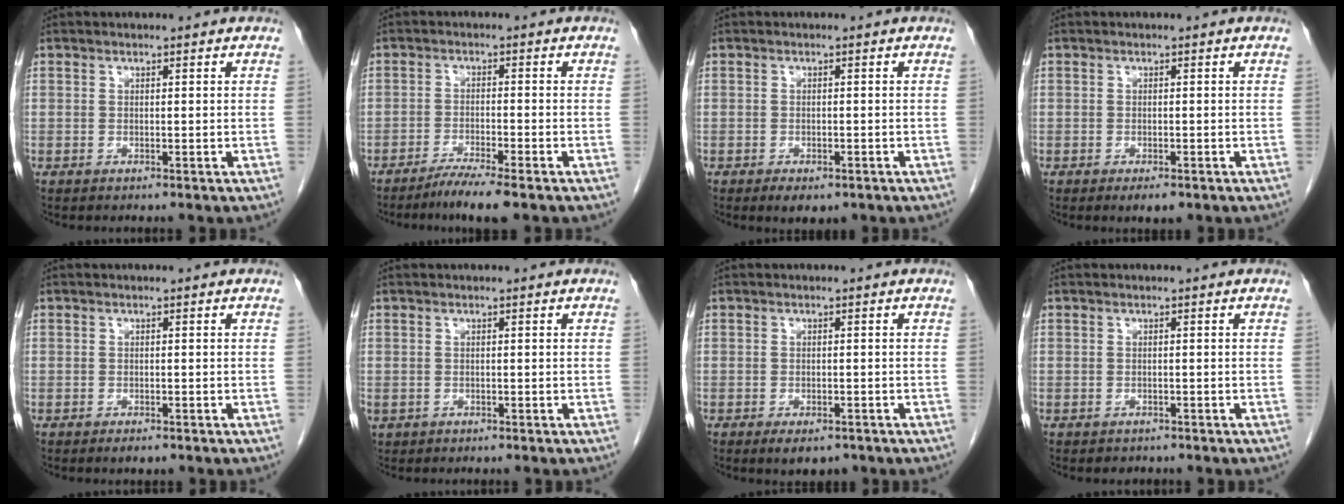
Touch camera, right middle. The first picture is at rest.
{"total": 5.0, "force": [-3.9, -0.4, 3.2], "torque": [-0.054, -0.013, -0.071]}
{"total": 3.7, "force": [-2.4, 1.8, 2.1], "torque": [-0.025, -0.003, -0.030]}
{"total": 2.2, "force": [-1.4, 0.9, 1.5], "torque": [-0.018, -0.001, -0.014]}
{"total": 1.3, "force": [-0.9, 0.6, 0.8], "torque": [-0.011, 0.000, -0.008]}
{"total": 1.4, "force": [-0.6, 1.1, 0.6], "torque": [-0.015, 0.000, -0.004]}
{"total": 3.8, "force": [-2.6, 1.8, 2.1], "torque": [-0.025, -0.003, -0.031]}
{"total": 1.3, "force": [-1.1, 0.7, 0.1], "torque": [-0.006, 0.000, -0.014]}